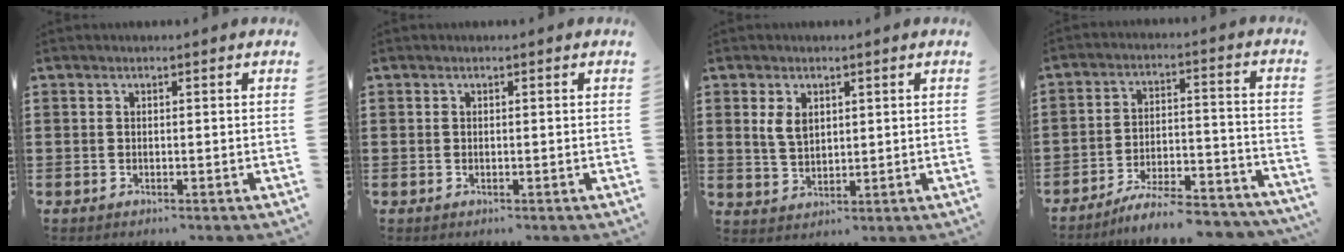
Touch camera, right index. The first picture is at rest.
{"total": 0.0}
{"total": 3.5, "force": [1.3, 2.3, 2.3], "torque": [-0.053, 0.009, 0.024]}
{"total": 7.7, "force": [-7.1, 0.7, 3.0], "torque": [-0.046, 0.011, -0.134]}